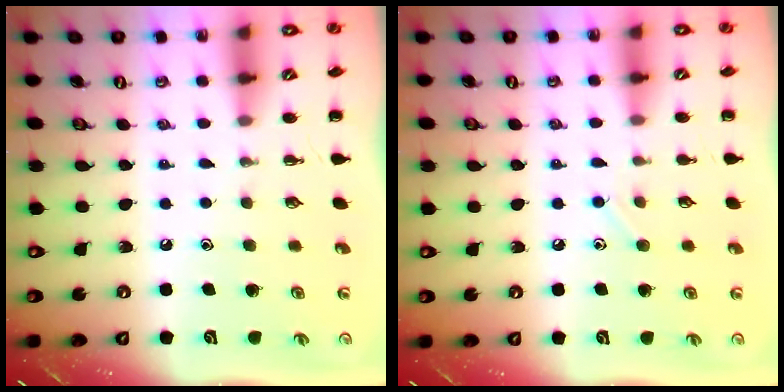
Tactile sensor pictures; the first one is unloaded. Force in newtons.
{"total": 5.1, "press": 4.8, "slide": 1.8}